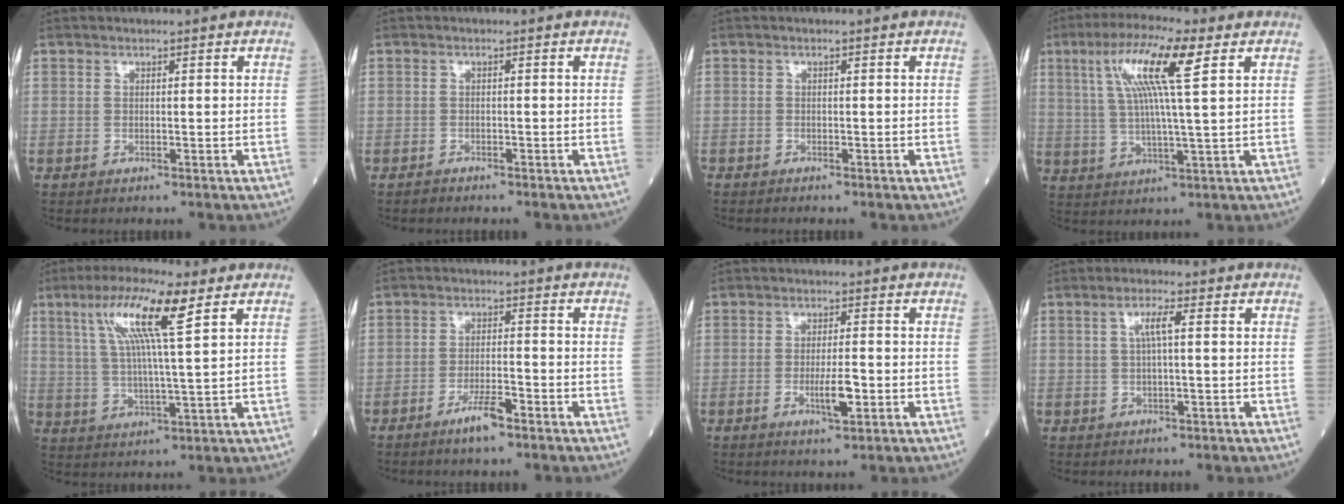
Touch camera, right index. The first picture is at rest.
{"total": 0.9, "force": [-0.8, 0.2, 0.1], "torque": [-0.005, 0.000, -0.016]}
{"total": 0.8, "force": [-0.8, 0.1, 0.2], "torque": [-0.007, -0.001, -0.014]}
{"total": 11.6, "force": [4.4, 0.2, 10.8], "torque": [-0.211, 0.018, 0.077]}
{"total": 11.5, "force": [5.3, 0.2, 10.2], "torque": [-0.199, 0.017, 0.096]}
{"total": 4.5, "force": [-3.0, 0.6, 3.4], "torque": [-0.065, -0.002, -0.054]}
{"total": 4.3, "force": [-1.3, 0.7, 4.0], "torque": [-0.073, -0.003, -0.020]}
{"total": 2.9, "force": [0.6, 0.1, 2.8], "torque": [-0.056, 0.006, 0.012]}